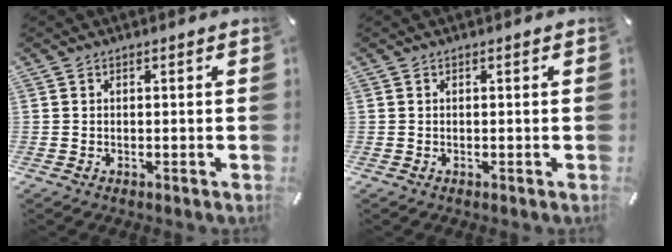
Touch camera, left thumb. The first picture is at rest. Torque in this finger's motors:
{"motor_torque": [0.11, 0.27, 0.18, -0.19, 0.00]}